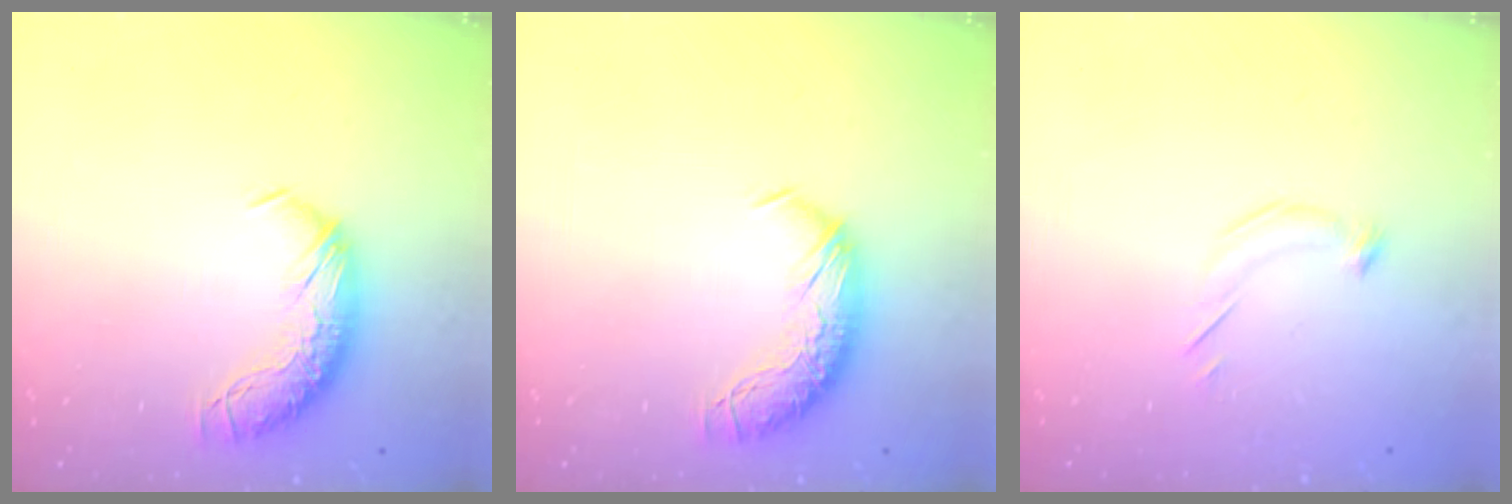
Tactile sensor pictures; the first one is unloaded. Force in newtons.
{"total": 0.0}
{"total": 5.1, "press": 5.0, "slide": 0.6}